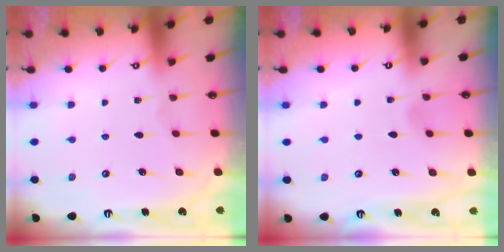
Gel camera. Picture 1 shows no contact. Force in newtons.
{"total": 2.3, "press": 2.3, "slide": 0.3}